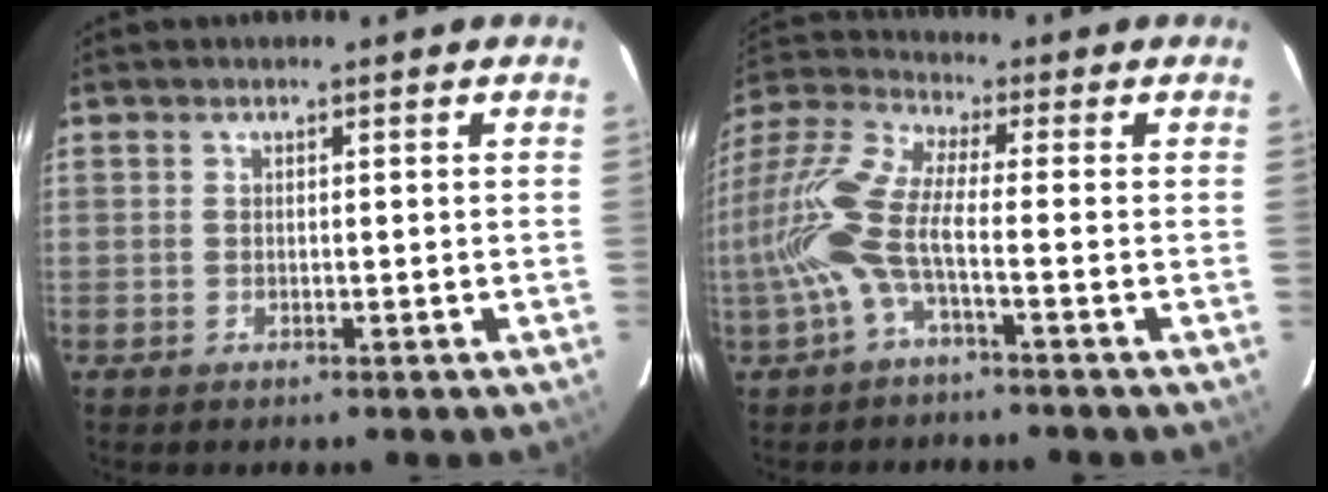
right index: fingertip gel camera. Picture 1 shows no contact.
{"total": 11.6, "force": [-3.1, 2.2, 10.9], "torque": [-0.239, 0.005, -0.068]}